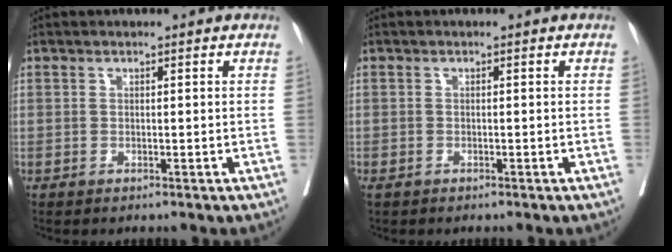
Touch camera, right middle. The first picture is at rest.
{"total": 1.6, "force": [-1.1, 0.2, 1.2], "torque": [-0.024, 0.003, -0.008]}